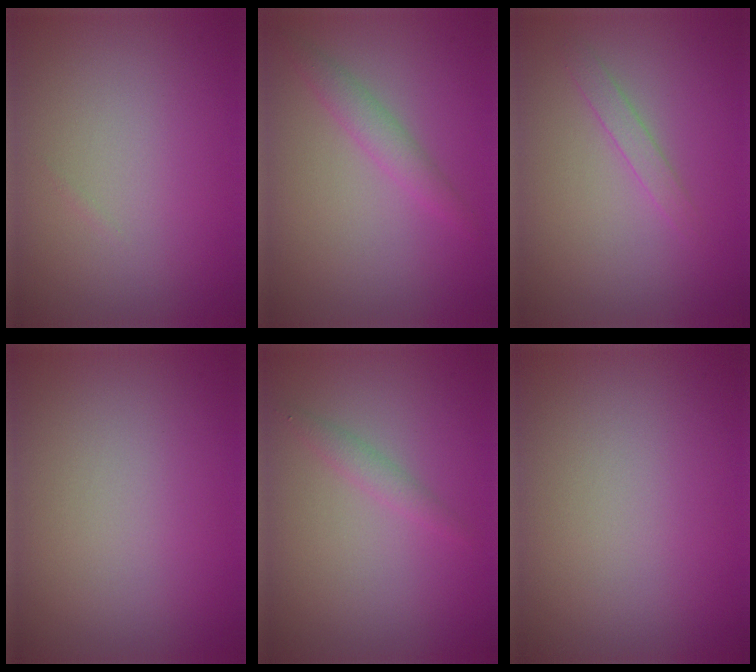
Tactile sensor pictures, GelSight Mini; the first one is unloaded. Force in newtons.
{"total": 1.8, "press": 1.8, "slide": 0.0}
{"total": 1.2, "press": 1.2, "slide": 0.0}
{"total": 0.0}
{"total": 1.5, "press": 1.5, "slide": 0.1}
{"total": 0.0}